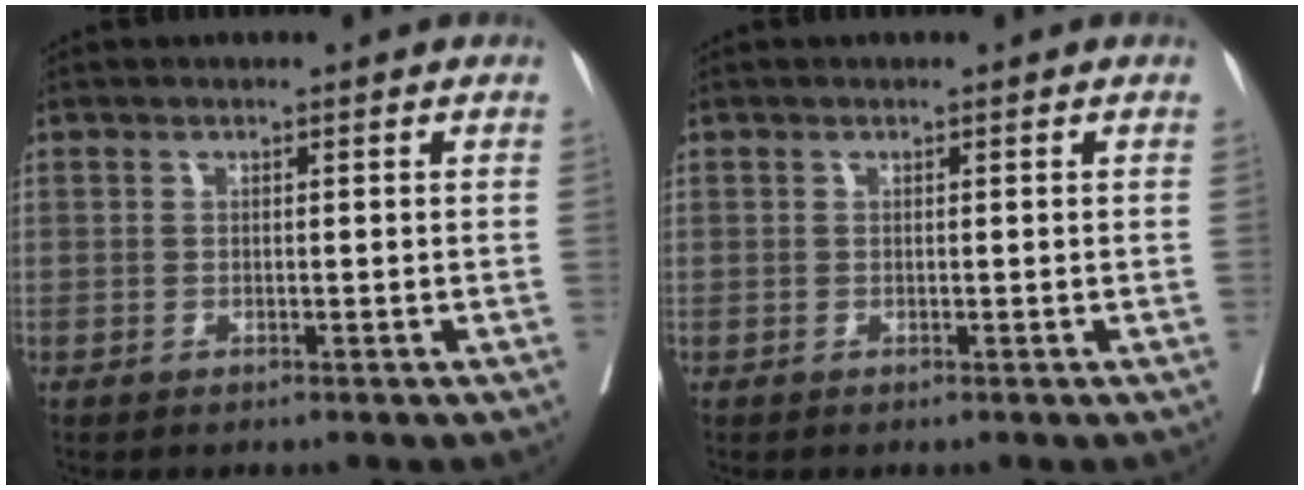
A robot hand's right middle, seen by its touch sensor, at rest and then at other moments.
{"total": 0.0}